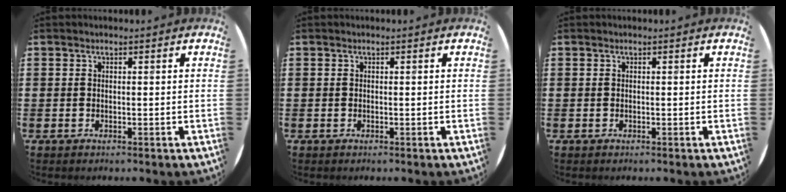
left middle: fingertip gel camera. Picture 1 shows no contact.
{"total": 0.0}
{"total": 0.0}